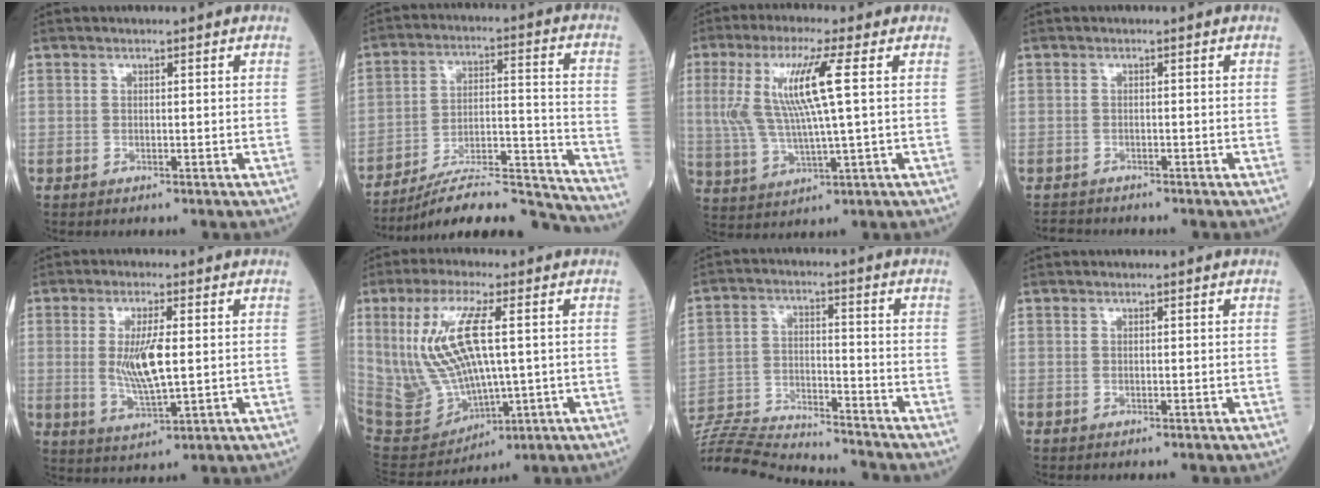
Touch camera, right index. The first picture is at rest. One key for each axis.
{"total": 19.4, "fx": -18.5, "fy": 0.4, "fz": 5.8, "tx": -0.080, "ty": 0.027, "tz": -0.285}
{"total": 11.1, "fx": 2.4, "fy": 0.0, "fz": 10.9, "tx": -0.245, "ty": 0.006, "tz": 0.048}
{"total": 2.0, "fx": -1.9, "fy": 0.5, "fz": -0.2, "tx": -0.001, "ty": -0.008, "tz": -0.034}
{"total": 7.5, "fx": 0.4, "fy": 0.9, "fz": 7.4, "tx": -0.156, "ty": -0.013, "tz": 0.011}
{"total": 16.1, "fx": 2.1, "fy": 5.4, "fz": 15.0, "tx": -0.325, "ty": 0.005, "tz": 0.065}
{"total": 18.5, "fx": -17.9, "fy": 0.8, "fz": 4.9, "tx": -0.107, "ty": -0.006, "tz": -0.287}
{"total": 0.0}